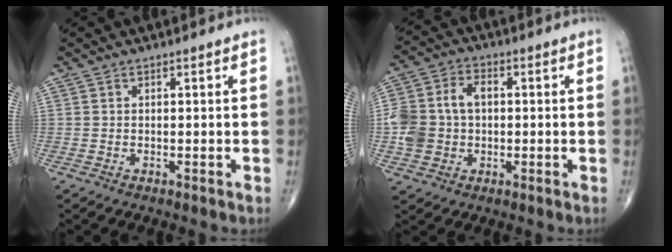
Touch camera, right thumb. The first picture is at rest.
{"total": 10.2, "force": [0.4, 6.9, 7.5], "torque": [-0.153, 0.022, 0.008]}